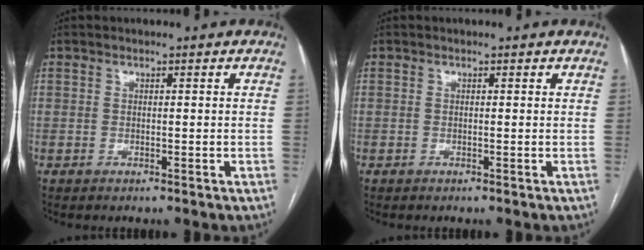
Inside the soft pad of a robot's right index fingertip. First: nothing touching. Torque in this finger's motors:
{"motor_torque": [0.01, -0.02, -0.01, -0.01]}